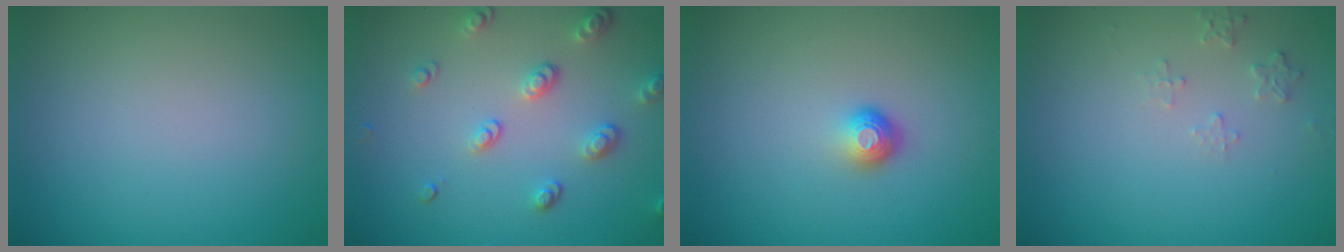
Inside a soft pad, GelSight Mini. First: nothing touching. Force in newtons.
{"total": 2.9, "press": 2.6, "slide": 1.3}
{"total": 1.6, "press": 1.1, "slide": 1.2}
{"total": 1.3, "press": 1.3, "slide": 0.2}